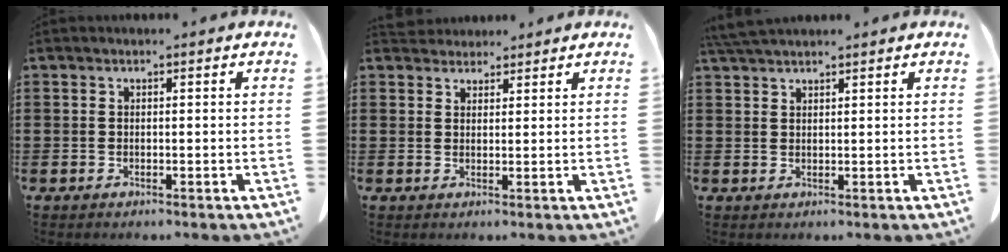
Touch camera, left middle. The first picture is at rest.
{"total": 2.5, "force": [2.4, 0.9, 0.1], "torque": [-0.009, 0.000, 0.045]}
{"total": 3.0, "force": [2.7, 0.3, 1.2], "torque": [-0.031, 0.000, 0.052]}